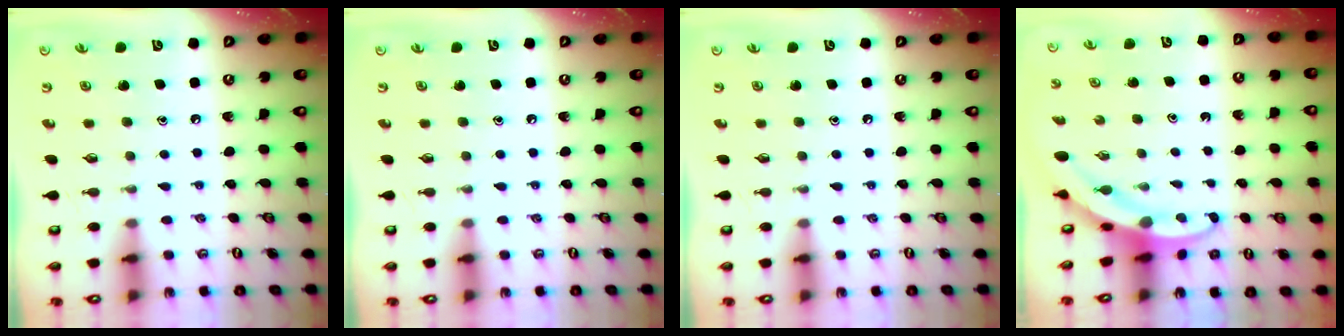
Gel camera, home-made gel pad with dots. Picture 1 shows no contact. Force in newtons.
{"total": 0.0}
{"total": 0.0}
{"total": 3.2, "press": 3.1, "slide": 0.3}